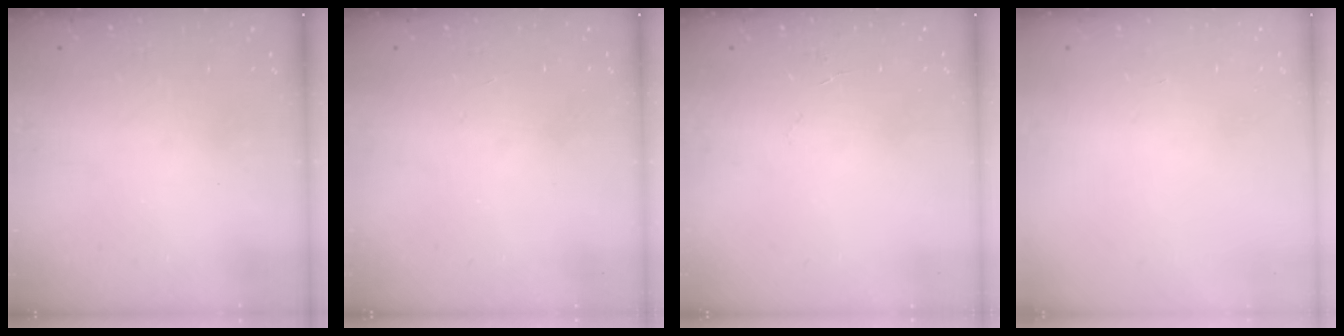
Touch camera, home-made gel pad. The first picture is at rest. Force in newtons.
{"total": 0.0}
{"total": 3.6, "press": 3.6, "slide": 0.3}
{"total": 0.0}